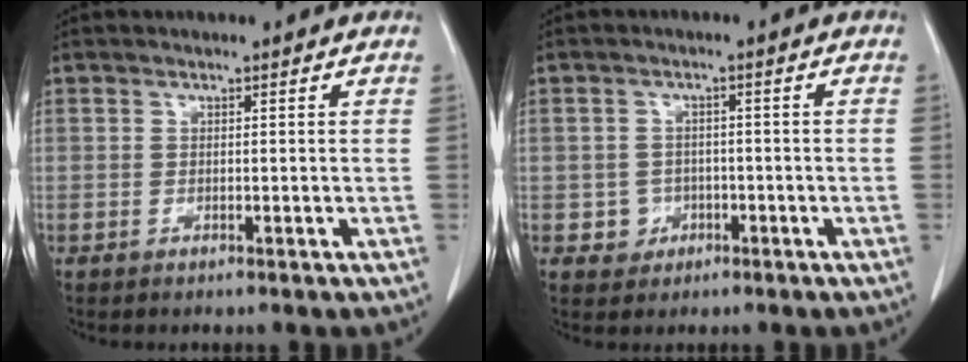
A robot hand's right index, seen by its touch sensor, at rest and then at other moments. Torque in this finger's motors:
{"motor_torque": [-0.04, 0.06, -0.27, -0.10]}